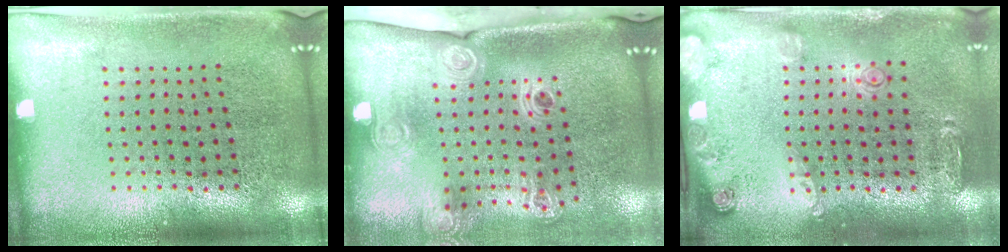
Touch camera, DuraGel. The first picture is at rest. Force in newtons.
{"total": 2.2, "press": 1.6, "slide": 1.6}
{"total": 1.5, "press": 1.4, "slide": 0.7}